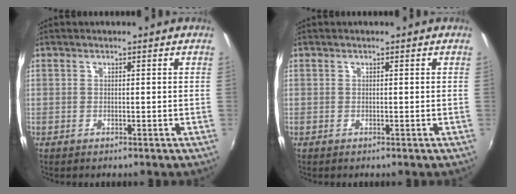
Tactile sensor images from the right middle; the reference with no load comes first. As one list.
[{"total": 0.0}]